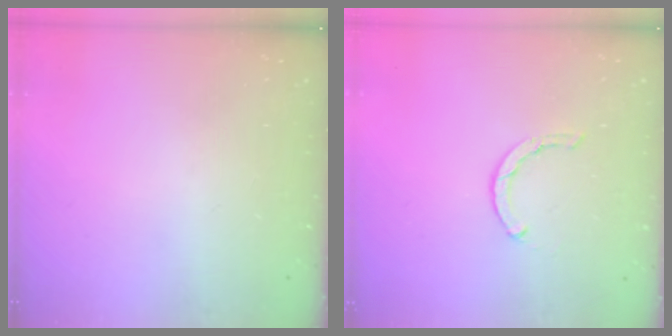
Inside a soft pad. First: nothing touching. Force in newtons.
{"total": 1.6, "press": 1.5, "slide": 0.4}